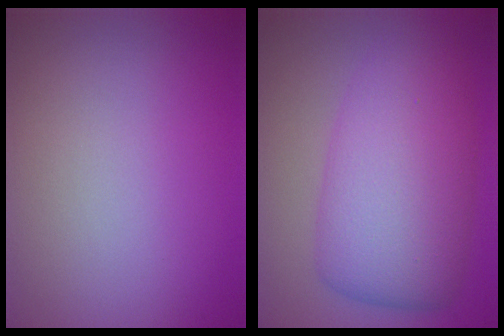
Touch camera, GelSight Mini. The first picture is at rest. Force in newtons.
{"total": 8.2, "press": 8.2, "slide": 0.2}